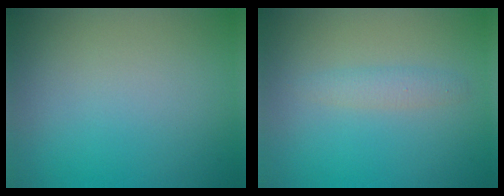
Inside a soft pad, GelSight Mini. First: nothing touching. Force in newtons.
{"total": 1.5, "press": 1.5, "slide": 0.0}